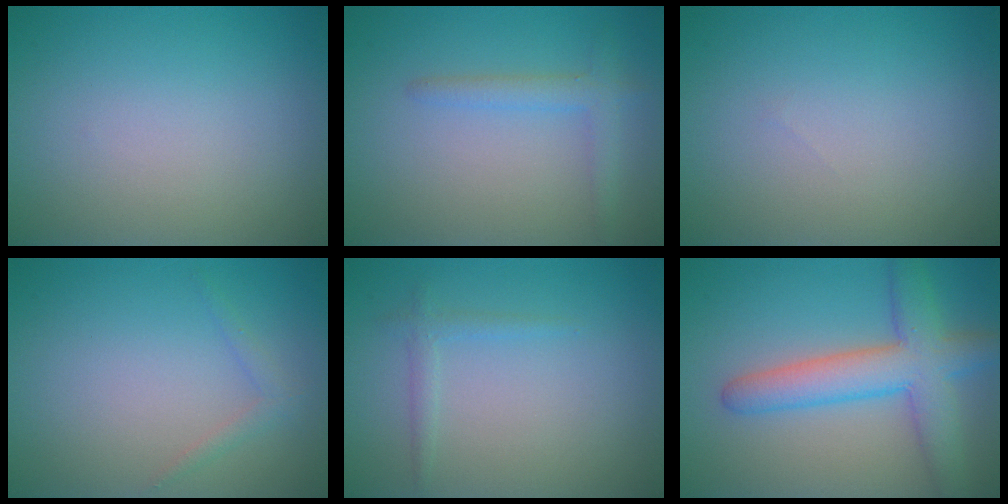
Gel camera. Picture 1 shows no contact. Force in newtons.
{"total": 2.1, "press": 2.1, "slide": 0.1}
{"total": 0.0}
{"total": 1.1, "press": 1.1, "slide": 0.1}
{"total": 1.1, "press": 1.1, "slide": 0.1}
{"total": 6.4, "press": 6.4, "slide": 0.5}